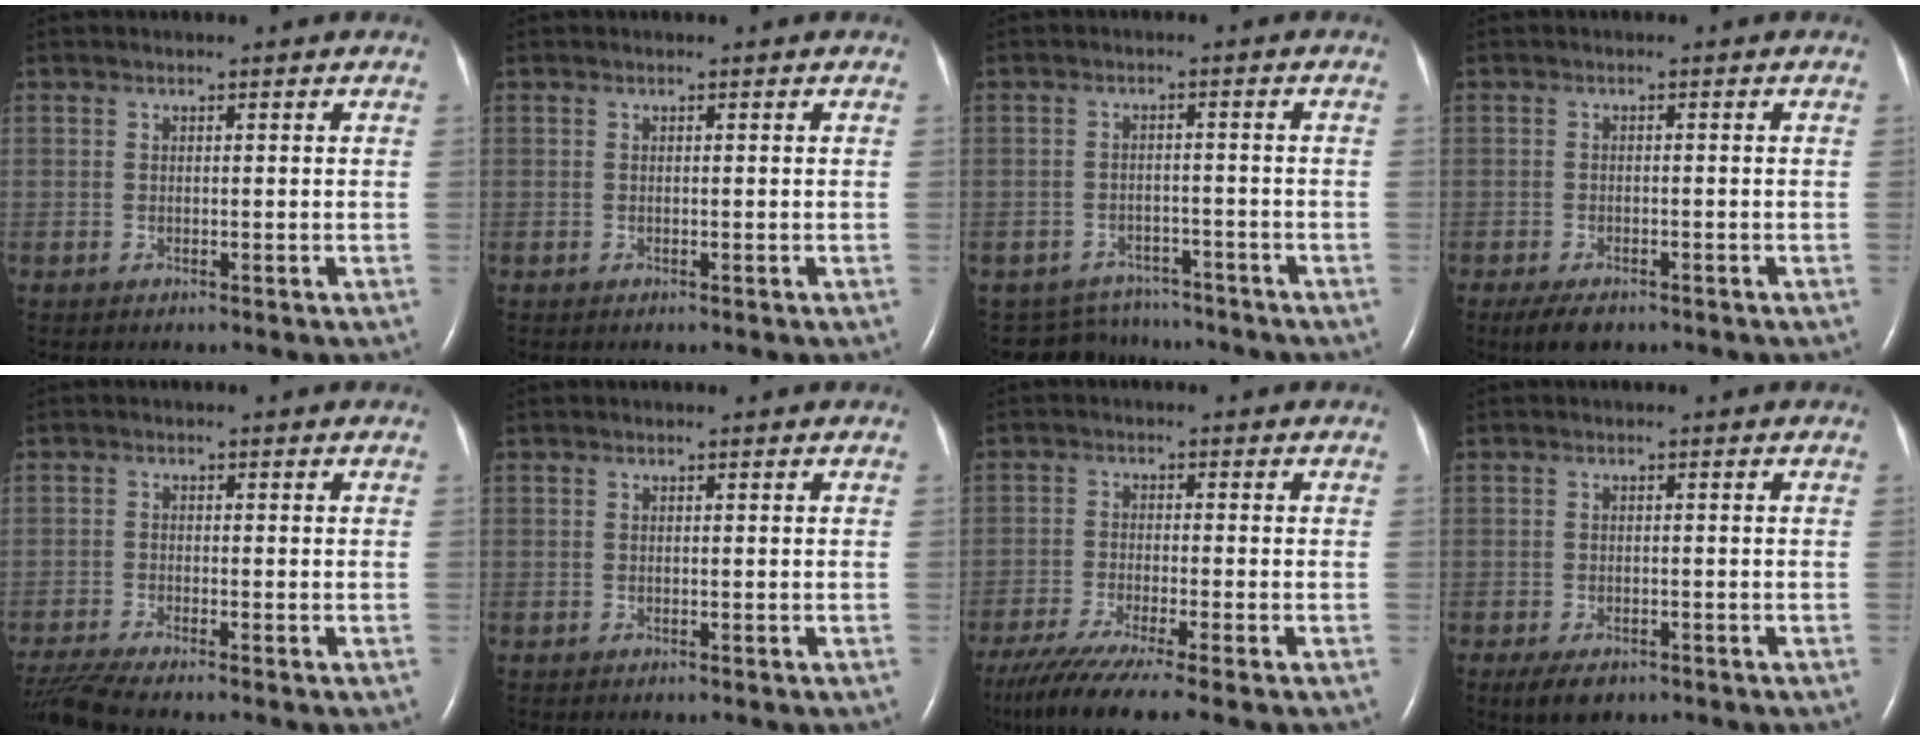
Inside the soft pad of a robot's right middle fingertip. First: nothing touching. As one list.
[{"total": 0.0}, {"total": 7.7, "force": [-7.1, 2.9, -0.7], "torque": [0.003, 0.016, -0.095]}, {"total": 3.7, "force": [-2.6, 1.5, 2.2], "torque": [-0.045, -0.007, -0.038]}, {"total": 5.1, "force": [-4.6, -0.8, 2.1], "torque": [-0.046, -0.019, -0.085]}, {"total": 0.0}, {"total": 10.9, "force": [-8.7, -0.5, 6.5], "torque": [-0.104, -0.034, -0.141]}, {"total": 3.5, "force": [-2.3, 1.7, 2.1], "torque": [-0.041, -0.006, -0.031]}]